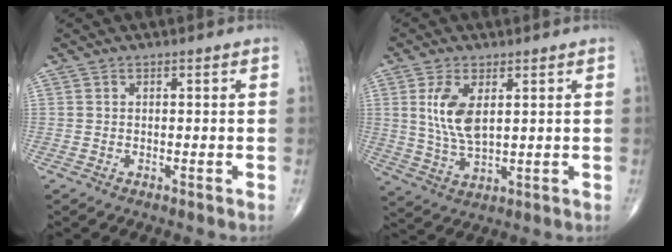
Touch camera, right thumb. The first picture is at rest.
{"total": 8.3, "force": [2.2, 3.8, 7.0], "torque": [-0.138, -0.014, 0.052]}